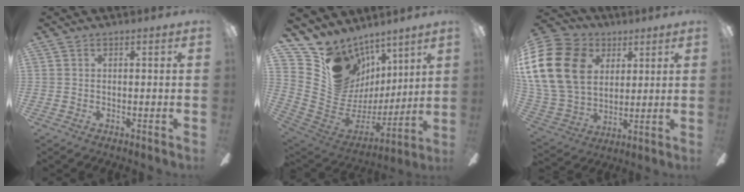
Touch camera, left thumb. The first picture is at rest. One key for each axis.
{"total": 14.0, "fx": 8.5, "fy": 10.9, "fz": 2.2, "tx": -0.064, "ty": -0.074, "tz": 0.181}
{"total": 22.6, "fx": 7.2, "fy": 16.7, "fz": 13.3, "tx": -0.301, "ty": -0.012, "tz": 0.134}